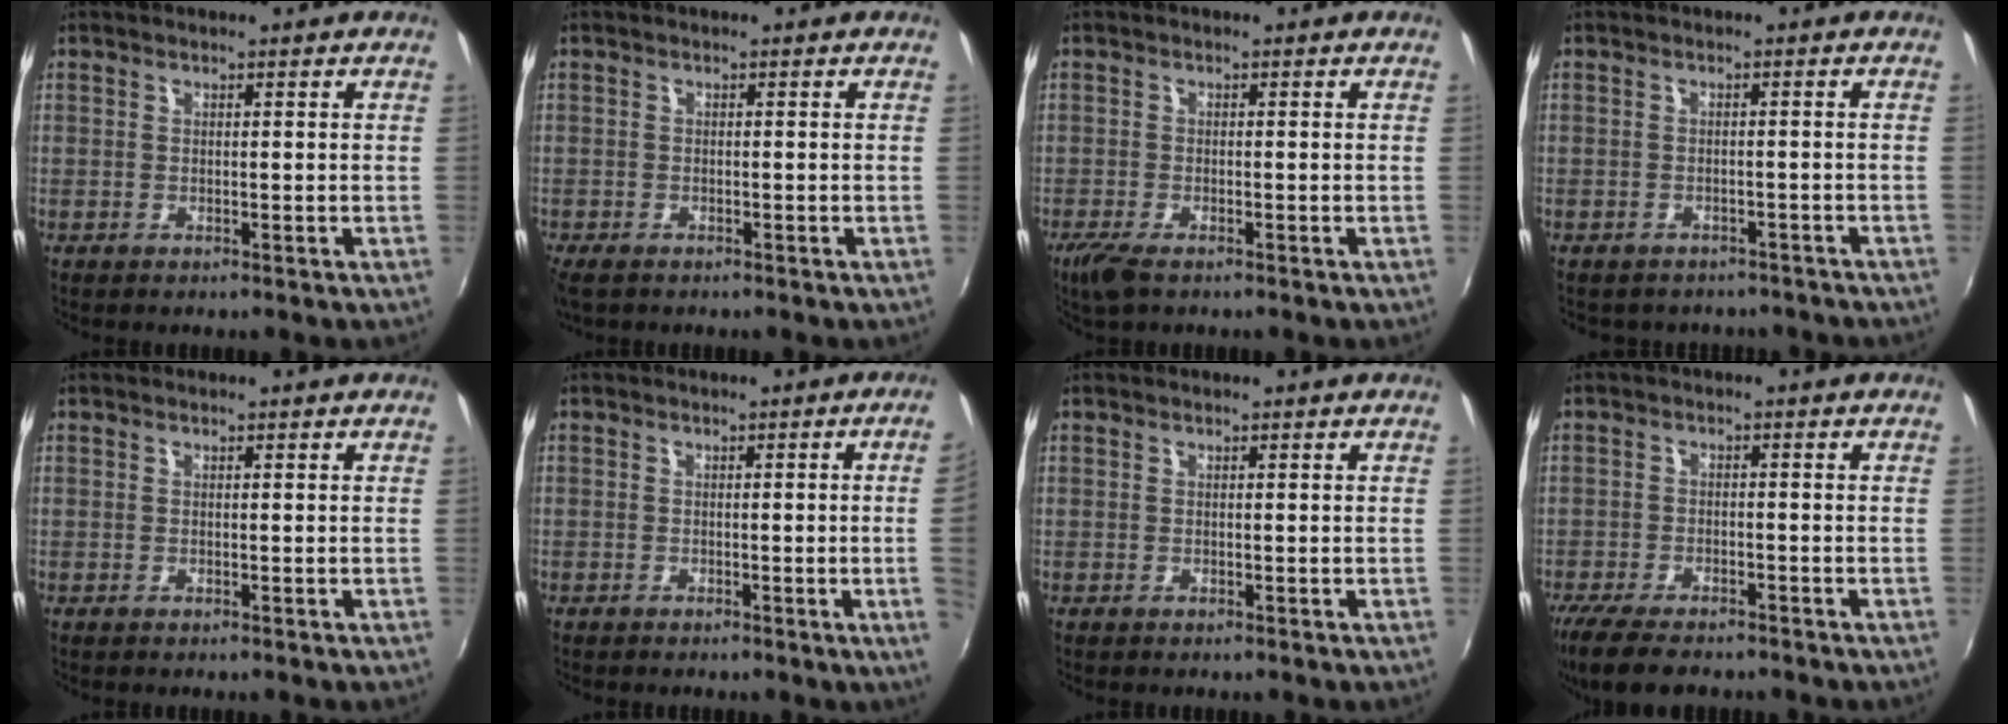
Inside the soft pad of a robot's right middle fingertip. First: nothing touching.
{"total": 2.8, "force": [-2.1, 1.3, 1.4], "torque": [-0.033, -0.014, -0.037]}
{"total": 3.9, "force": [-2.7, 1.2, 2.6], "torque": [-0.063, -0.015, -0.052]}
{"total": 7.3, "force": [-6.2, 3.2, 2.2], "torque": [-0.048, -0.014, -0.073]}
{"total": 0.0}
{"total": 3.9, "force": [-0.1, -1.8, 3.5], "torque": [-0.054, -0.012, 0.002]}
{"total": 0.0}
{"total": 10.1, "force": [-8.2, 2.9, 5.0], "torque": [-0.123, -0.034, -0.144]}